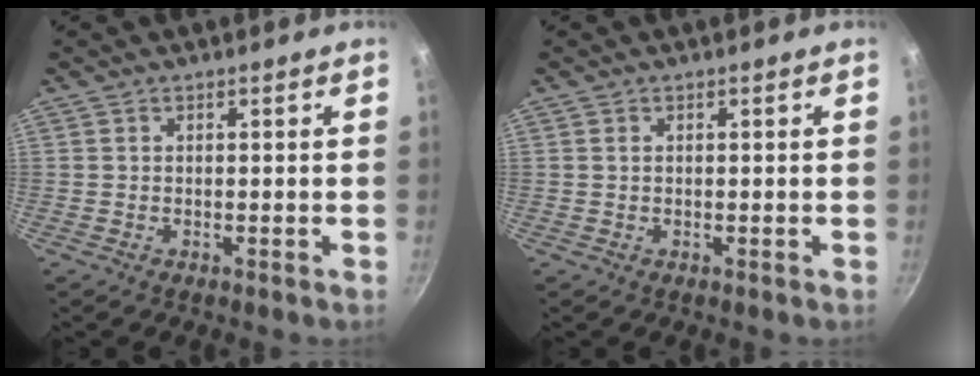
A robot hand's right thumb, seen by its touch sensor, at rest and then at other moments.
{"total": 0.5, "force": [0.2, 0.3, 0.4], "torque": [-0.007, 0.001, 0.004]}